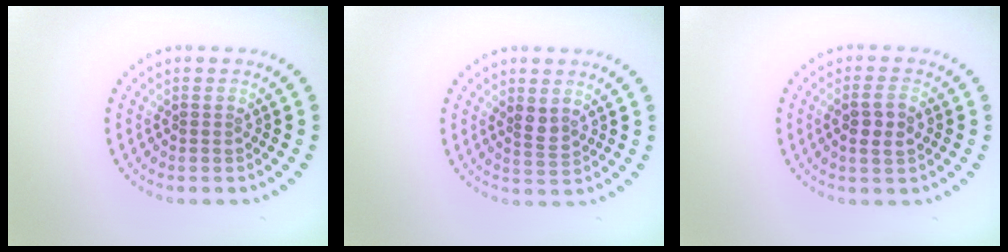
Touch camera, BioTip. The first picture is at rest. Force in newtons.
{"total": 1.7, "press": 1.5, "slide": 0.9}
{"total": 2.5, "press": 2.4, "slide": 0.7}